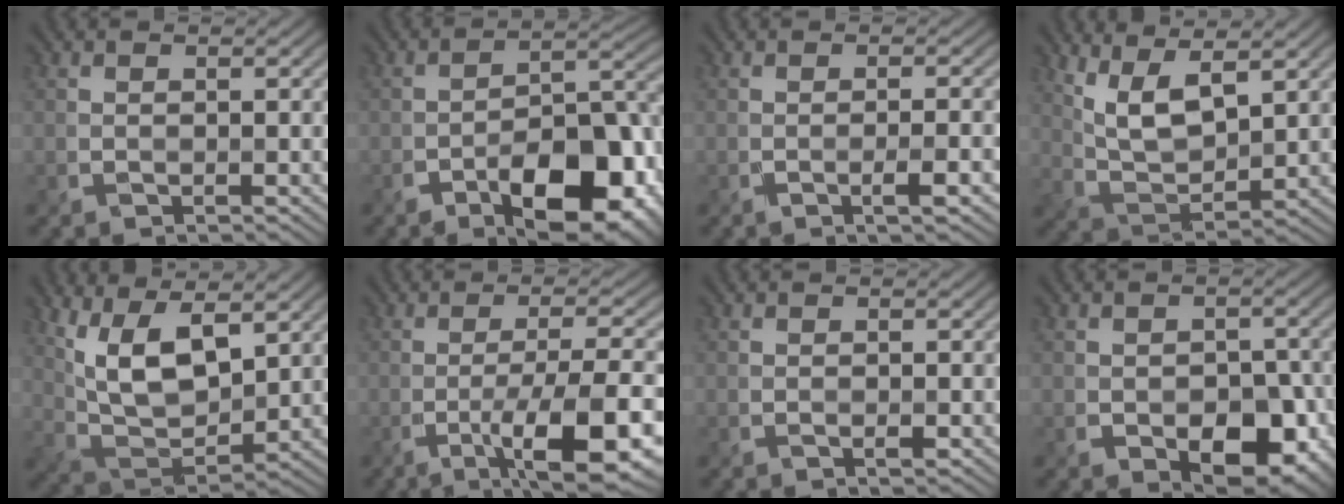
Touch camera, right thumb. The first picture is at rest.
{"total": 13.1, "force": [-6.8, 5.9, 9.6], "torque": [-0.141, -0.004, -0.107]}
{"total": 2.9, "force": [-1.0, 0.6, 2.6], "torque": [-0.035, 0.009, -0.022]}
{"total": 7.4, "force": [4.2, 2.6, 5.5], "torque": [-0.125, -0.001, 0.090]}
{"total": 10.4, "force": [4.8, 4.6, 7.9], "torque": [-0.183, -0.002, 0.102]}
{"total": 11.6, "force": [-5.3, 2.5, 10.0], "torque": [-0.153, 0.000, -0.077]}
{"total": 0.6, "force": [-0.3, 0.1, 0.5], "torque": [-0.007, 0.000, -0.005]}
{"total": 8.1, "force": [-3.5, 4.9, 5.4], "torque": [-0.080, -0.020, -0.037]}